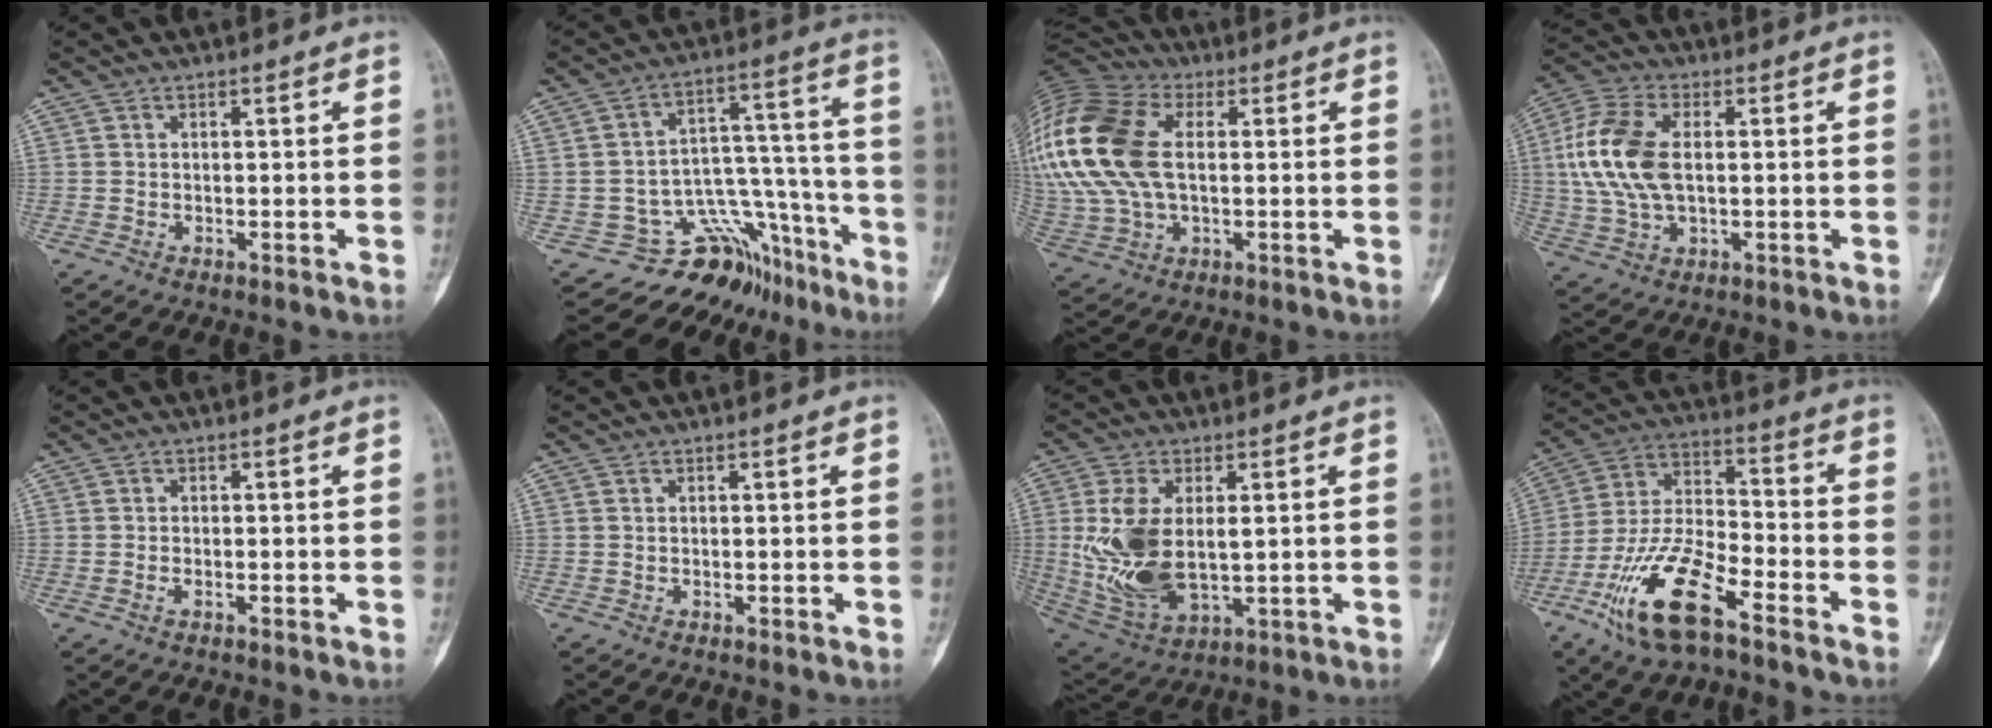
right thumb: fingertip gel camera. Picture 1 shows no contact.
{"total": 12.7, "force": [-10.3, 7.1, 2.2], "torque": [0.021, 0.142, -0.156]}
{"total": 25.4, "force": [3.5, 15.7, 19.6], "torque": [-0.476, 0.018, 0.068]}
{"total": 13.7, "force": [1.2, 7.8, 11.2], "torque": [-0.248, 0.009, 0.023]}
{"total": 0.9, "force": [-0.5, 0.3, 0.7], "torque": [-0.019, 0.005, -0.008]}
{"total": 0.0}
{"total": 15.1, "force": [0.9, 8.3, 12.6], "torque": [-0.255, -0.014, 0.036]}
{"total": 16.9, "force": [-9.6, 5.7, 12.6], "torque": [-0.256, 0.048, -0.183]}